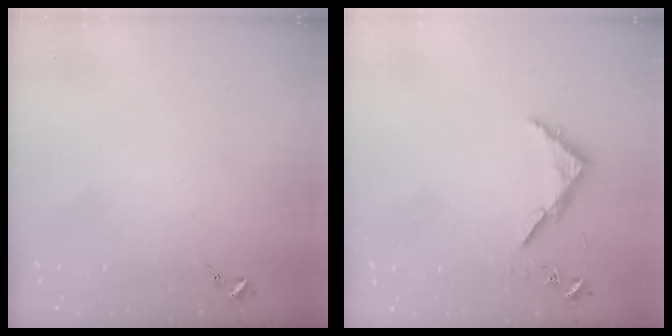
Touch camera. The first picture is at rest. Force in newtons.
{"total": 4.0, "press": 4.0, "slide": 0.3}